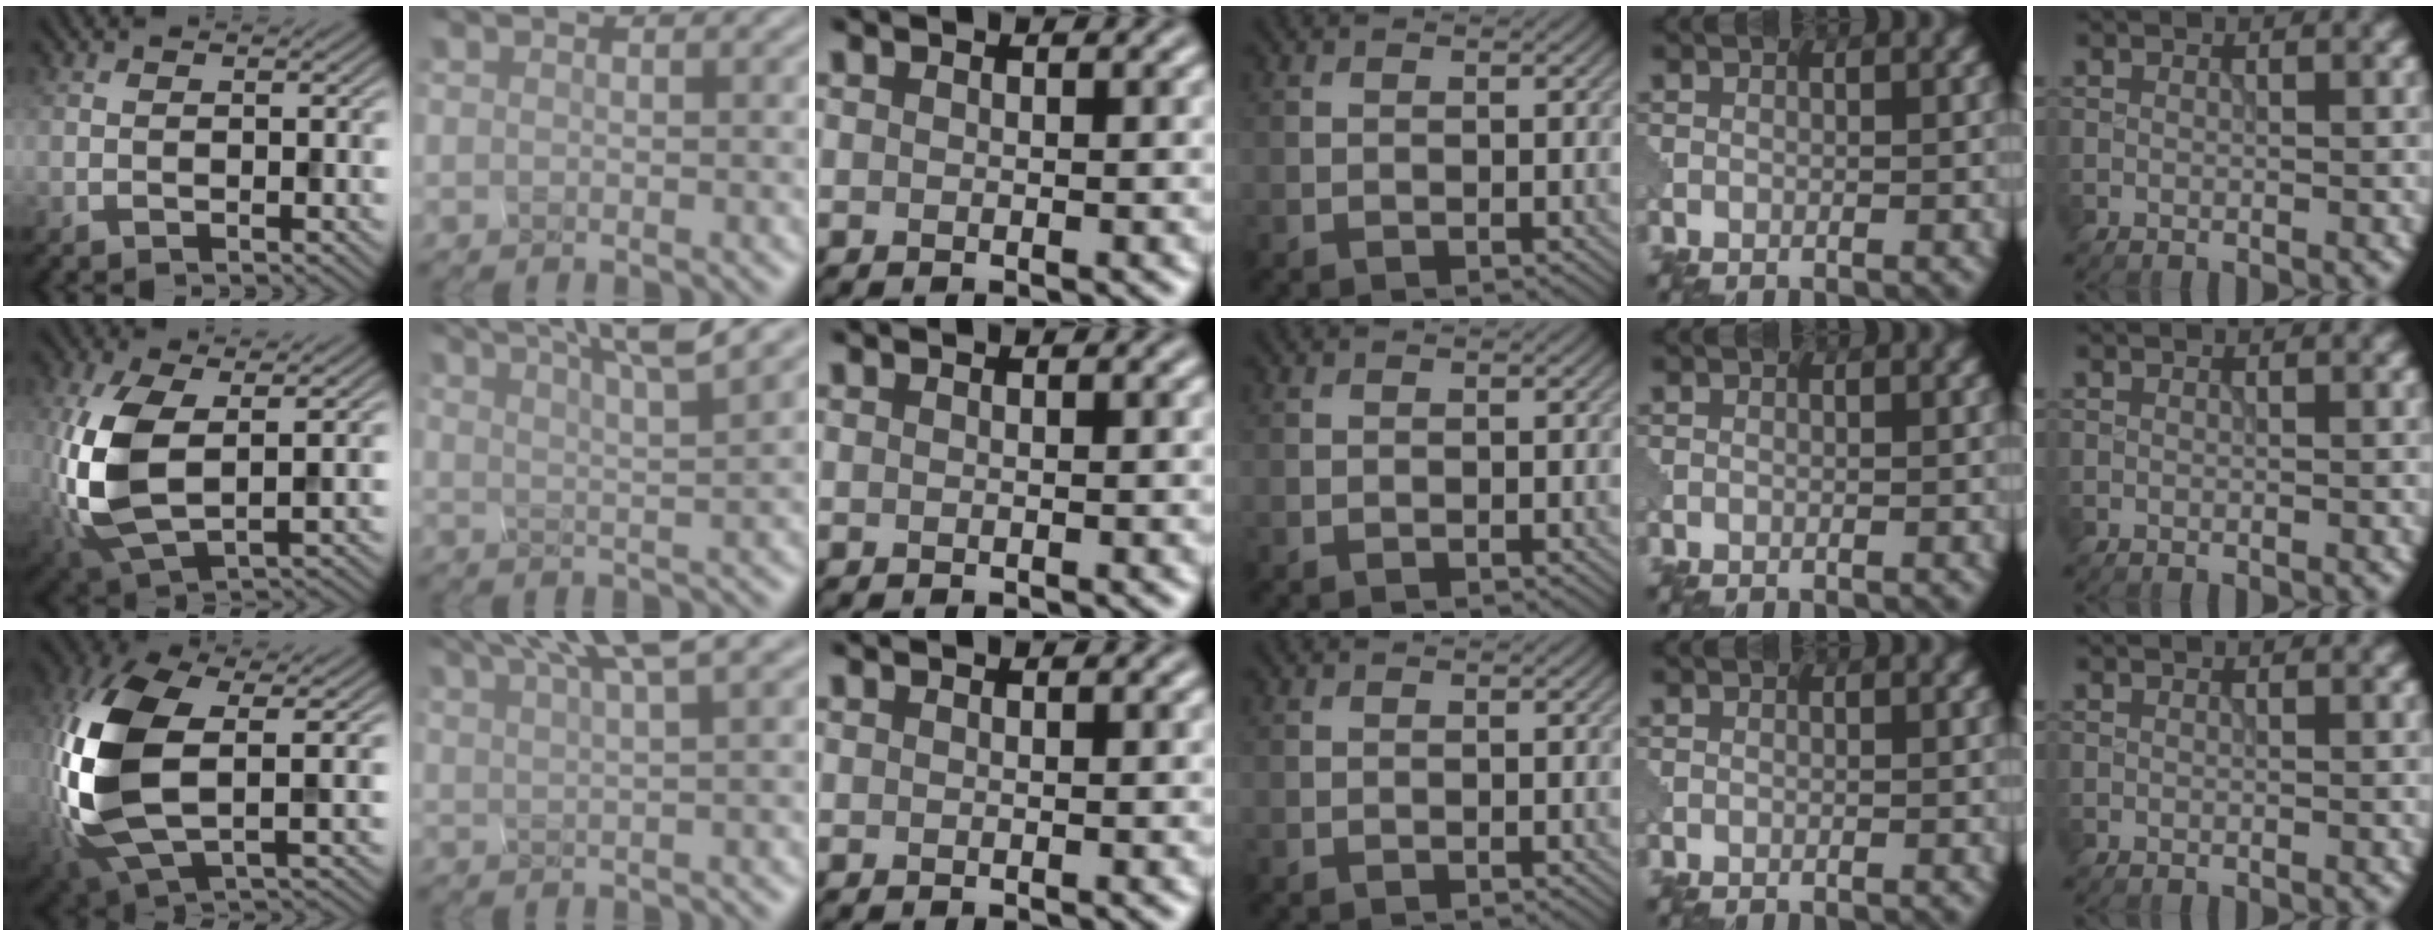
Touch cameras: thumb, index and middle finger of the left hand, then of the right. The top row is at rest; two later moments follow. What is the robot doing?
{"motion": "squeeze", "object": "clothespin"}